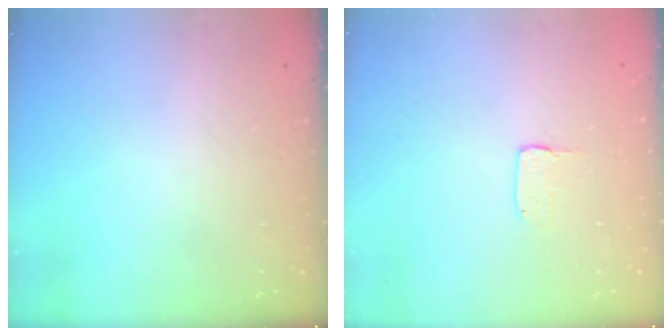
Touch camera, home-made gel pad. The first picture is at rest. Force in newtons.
{"total": 2.0, "press": 2.0, "slide": 0.0}